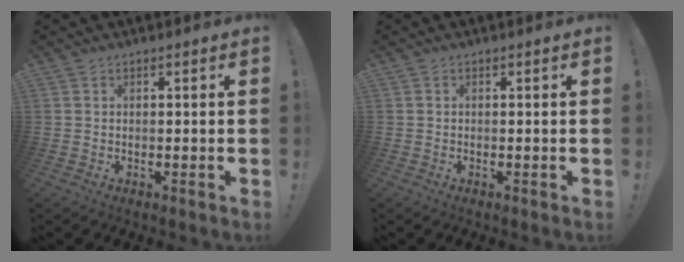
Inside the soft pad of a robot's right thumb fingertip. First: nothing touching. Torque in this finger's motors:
{"motor_torque": [0.07, 0.01, -0.02, 0.22, 0.01]}